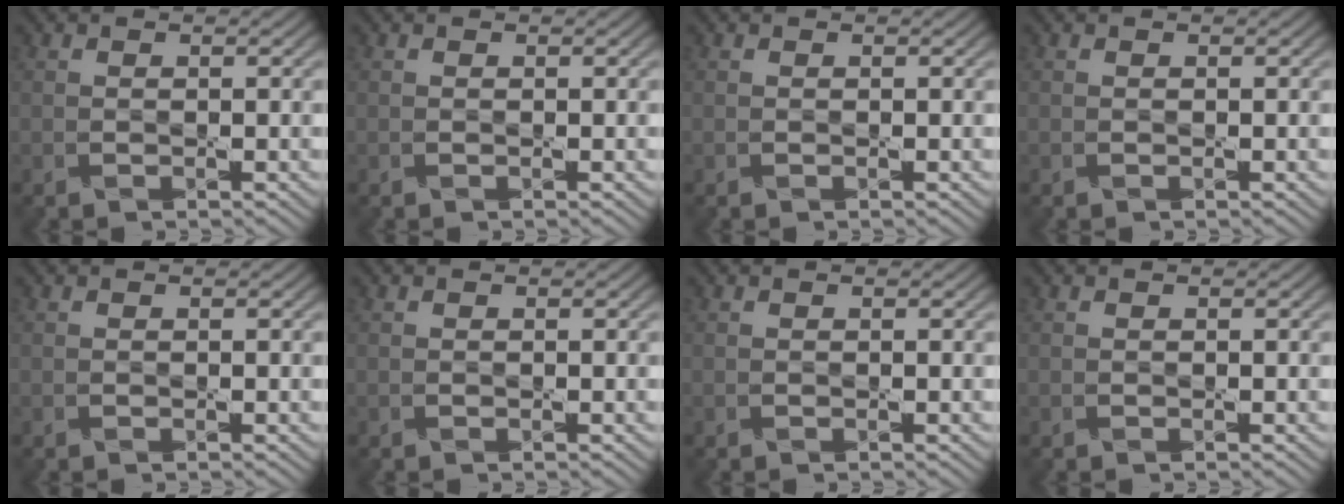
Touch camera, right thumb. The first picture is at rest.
{"total": 0.0}
{"total": 0.0}
{"total": 0.0}
{"total": 0.0}
{"total": 0.0}
{"total": 0.0}
{"total": 0.0}